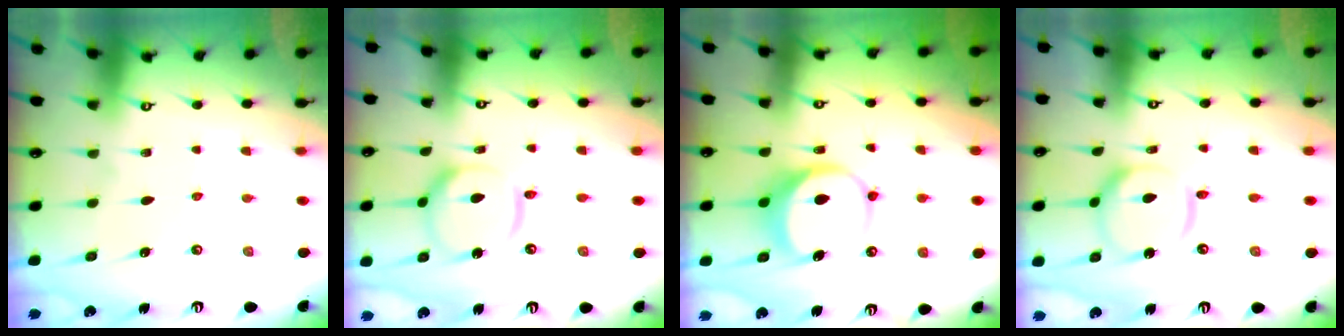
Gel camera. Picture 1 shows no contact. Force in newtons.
{"total": 12.5, "press": 12.5, "slide": 1.4}
{"total": 7.7, "press": 7.6, "slide": 0.8}
{"total": 12.5, "press": 12.5, "slide": 1.4}